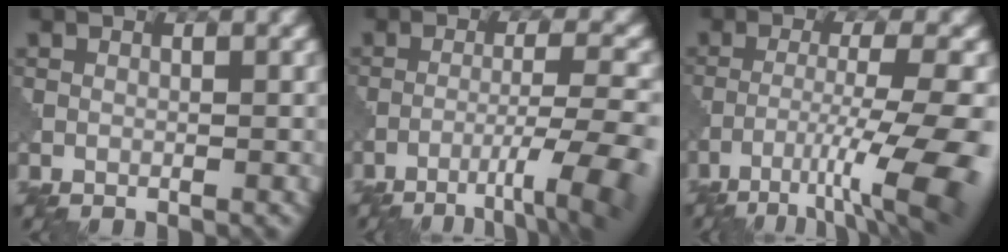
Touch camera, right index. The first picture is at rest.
{"total": 7.6, "force": [-4.3, 1.0, 6.2], "torque": [-0.092, 0.008, -0.063]}
{"total": 10.1, "force": [-5.2, 1.7, 8.5], "torque": [-0.135, -0.006, -0.076]}